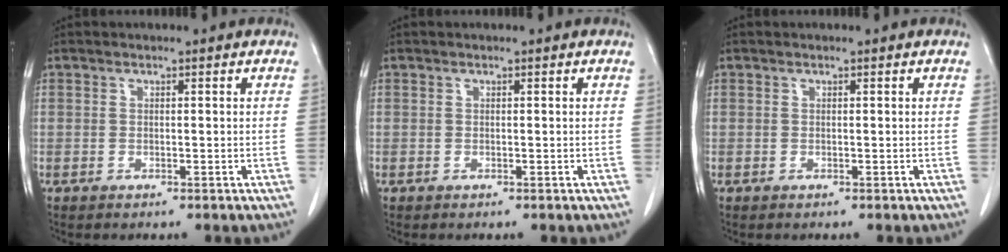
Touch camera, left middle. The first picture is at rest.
{"total": 0.0}
{"total": 0.0}